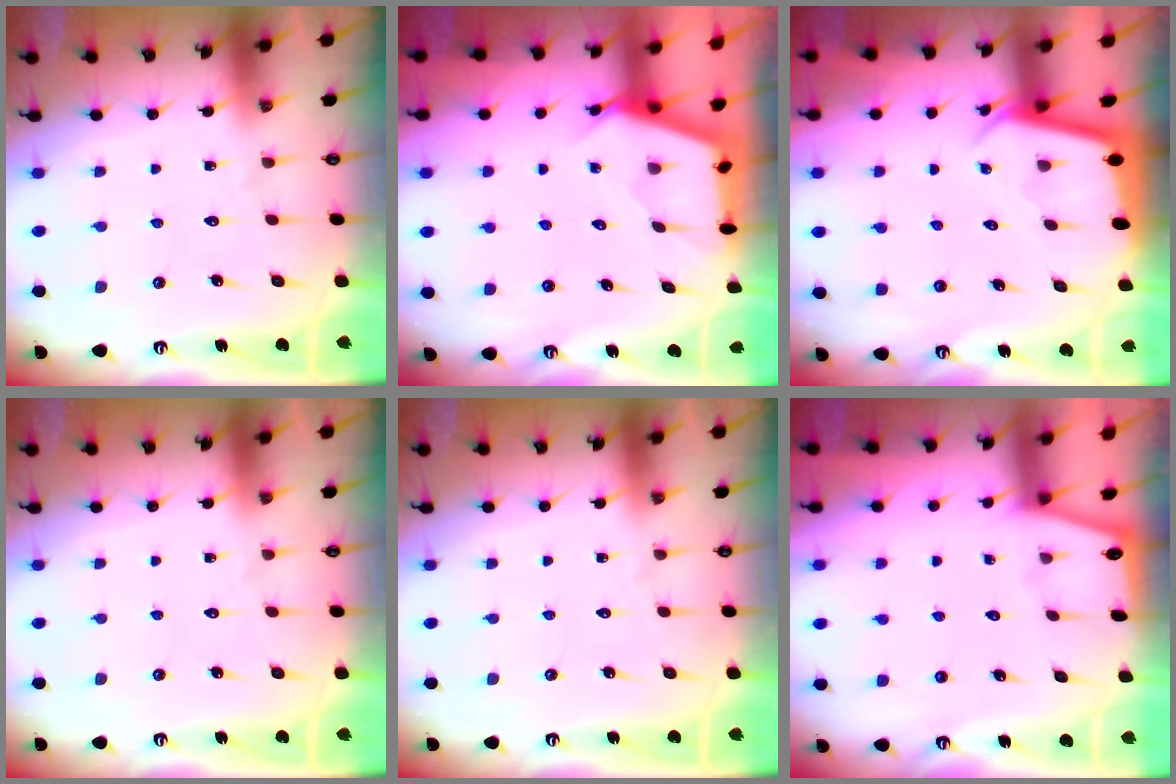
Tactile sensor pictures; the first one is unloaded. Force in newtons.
{"total": 2.6, "press": 2.6, "slide": 0.3}
{"total": 2.3, "press": 2.3, "slide": 0.1}
{"total": 0.0}
{"total": 0.0}
{"total": 0.0}